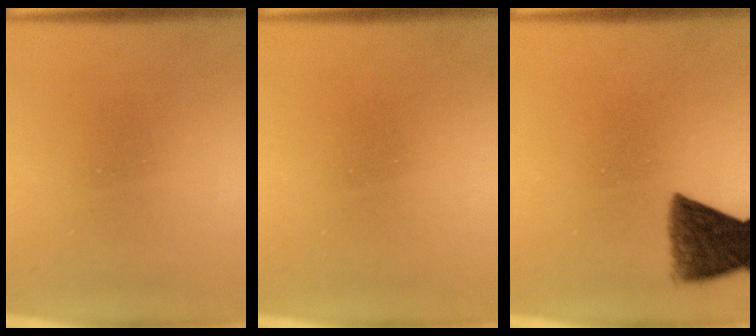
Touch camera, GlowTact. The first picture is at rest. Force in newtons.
{"total": 0.5}
{"total": 9.1}